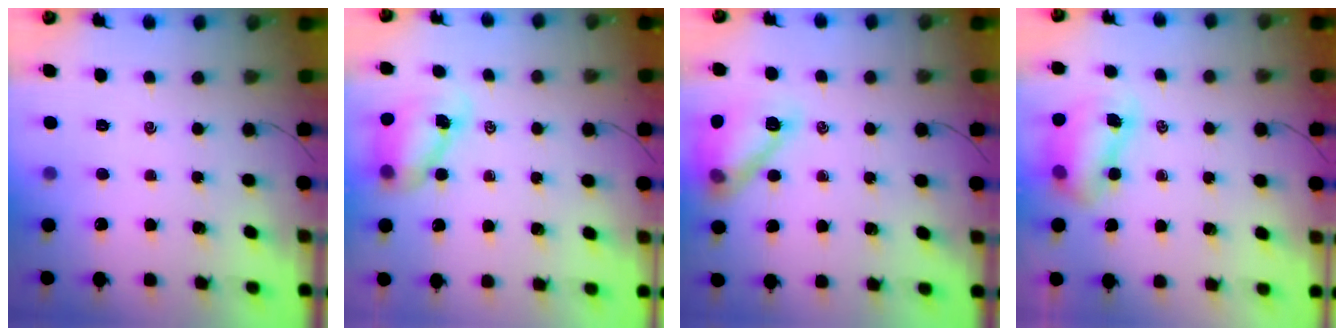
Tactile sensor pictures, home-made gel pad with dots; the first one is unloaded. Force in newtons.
{"total": 7.5, "press": 7.4, "slide": 1.3}
{"total": 13.2, "press": 13.1, "slide": 1.1}
{"total": 8.1, "press": 7.9, "slide": 1.3}